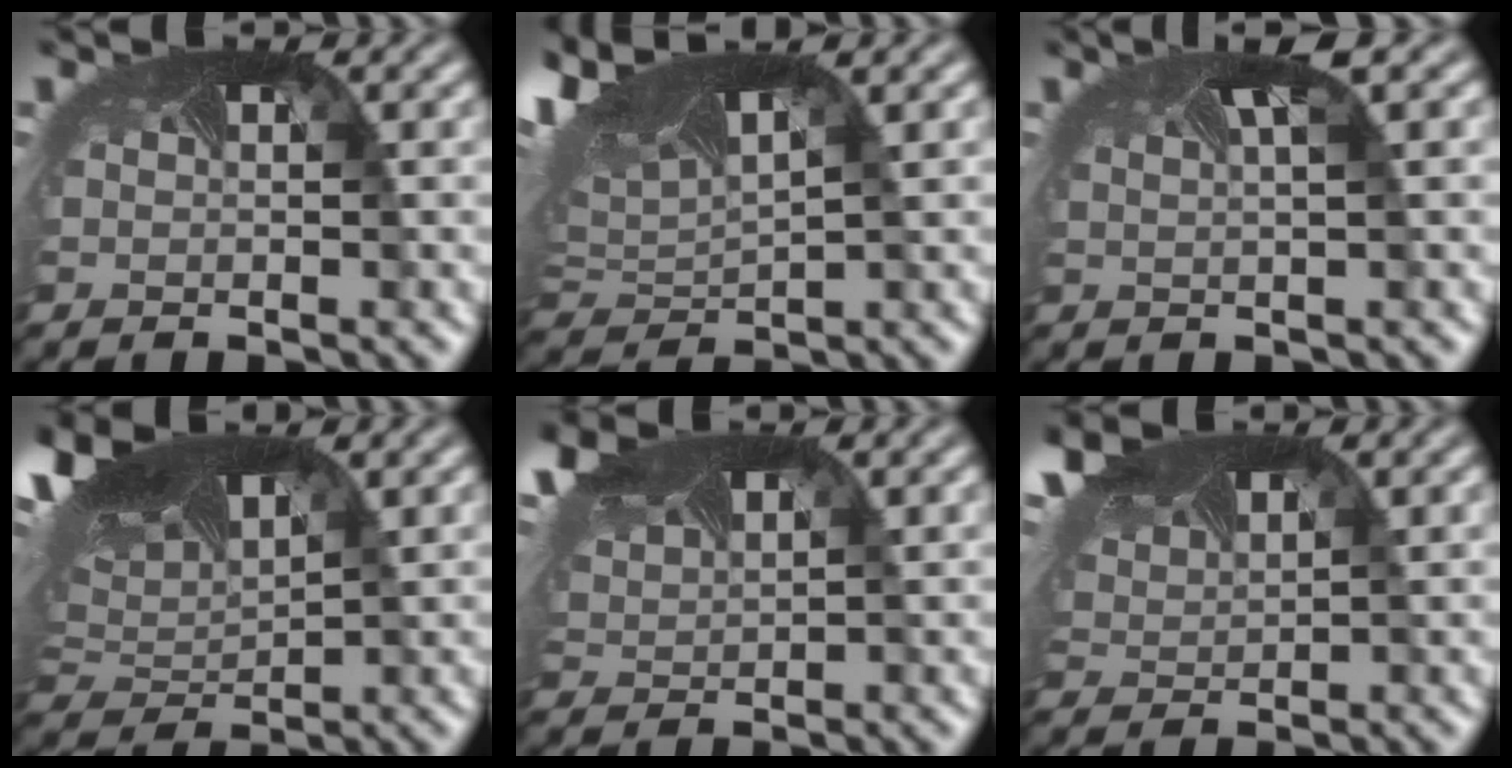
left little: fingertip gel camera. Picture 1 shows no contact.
{"total": 11.1, "force": [4.5, 5.1, 8.7], "torque": [-0.186, 0.022, 0.081]}
{"total": 2.5, "force": [1.3, 0.2, 2.1], "torque": [-0.044, 0.003, 0.021]}
{"total": 10.3, "force": [5.5, 5.0, 7.2], "torque": [-0.154, 0.024, 0.092]}
{"total": 5.4, "force": [3.7, 2.7, 2.8], "torque": [-0.087, 0.013, 0.072]}
{"total": 6.9, "force": [5.0, 3.1, 3.6], "torque": [-0.101, 0.022, 0.089]}